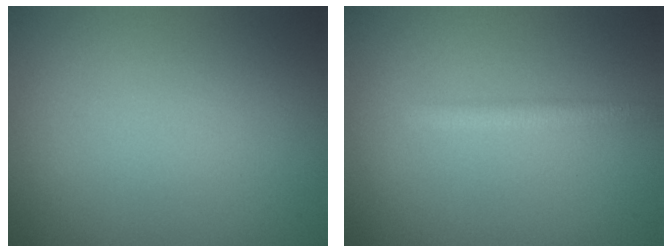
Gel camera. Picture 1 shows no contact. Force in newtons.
{"total": 1.7, "press": 1.7, "slide": 0.1}